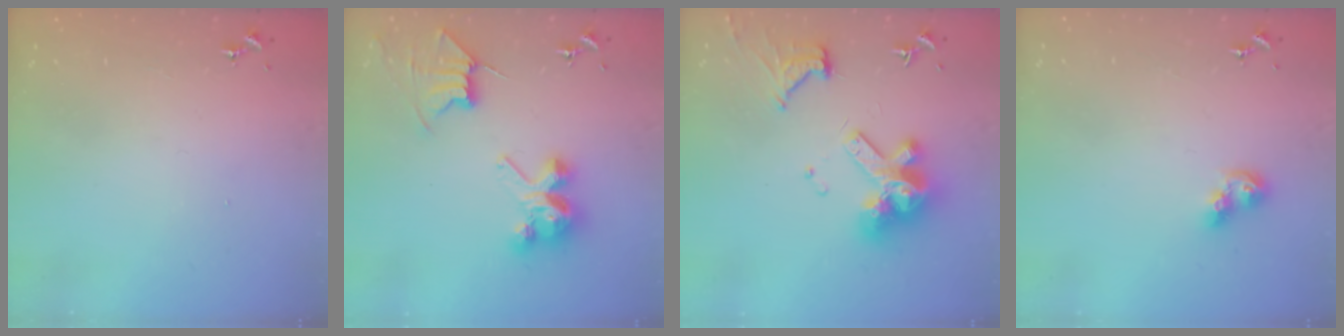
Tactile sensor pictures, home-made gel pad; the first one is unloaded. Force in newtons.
{"total": 9.4, "press": 9.4, "slide": 0.7}
{"total": 15.8, "press": 15.7, "slide": 1.8}
{"total": 7.4, "press": 7.4, "slide": 0.7}